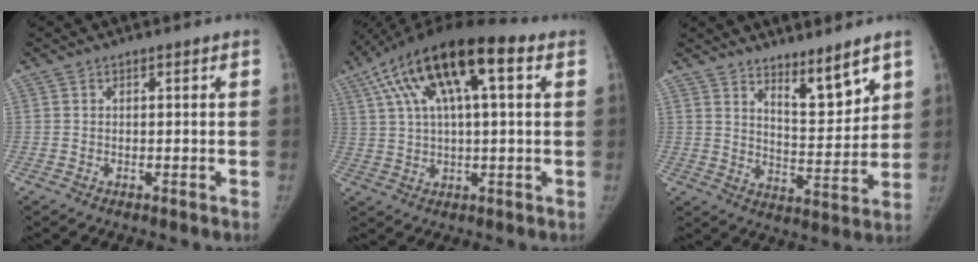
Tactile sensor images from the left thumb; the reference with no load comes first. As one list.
[{"total": 18.5, "force": [7.2, 6.5, 15.7], "torque": [-0.283, 0.025, 0.120]}, {"total": 8.7, "force": [6.3, 2.2, 5.6], "torque": [-0.068, -0.064, 0.112]}]